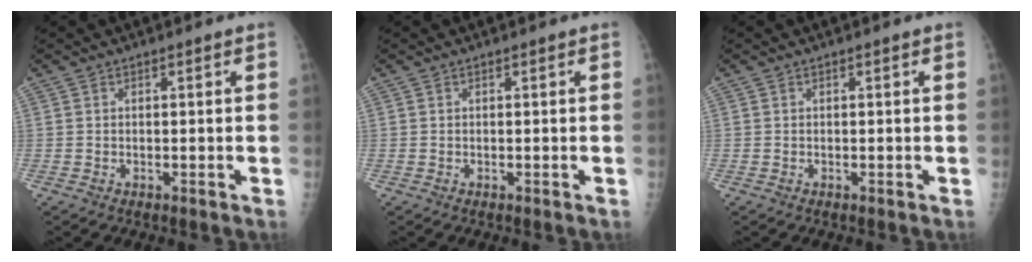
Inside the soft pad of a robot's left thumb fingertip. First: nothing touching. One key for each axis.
{"total": 0.0}
{"total": 0.0}